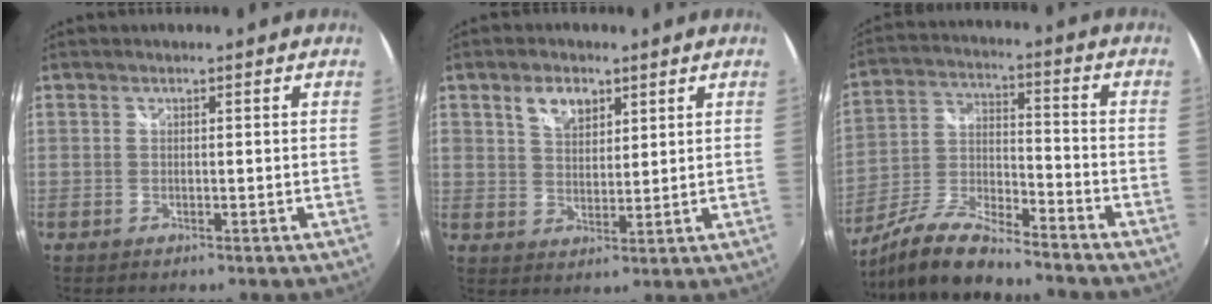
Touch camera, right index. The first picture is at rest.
{"total": 5.6, "force": [3.1, 3.5, 3.2], "torque": [-0.050, 0.012, 0.058]}
{"total": 13.4, "force": [-11.4, 2.0, 6.8], "torque": [-0.151, -0.010, -0.217]}